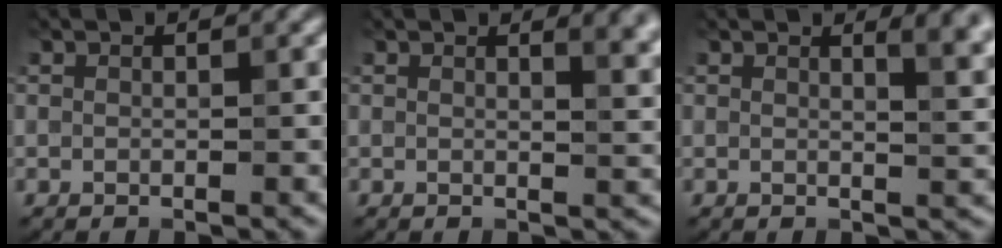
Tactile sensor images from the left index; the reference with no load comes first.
{"total": 3.1, "force": [1.8, 0.8, 2.4], "torque": [-0.026, 0.002, 0.026]}
{"total": 3.7, "force": [2.0, 1.0, 3.0], "torque": [-0.028, 0.004, 0.026]}